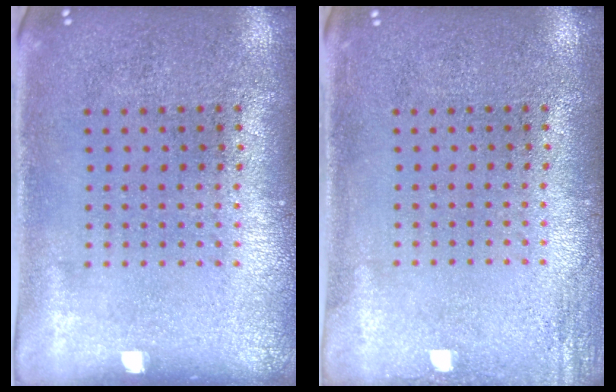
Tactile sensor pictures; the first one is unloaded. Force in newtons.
{"total": 1.4, "press": 1.4, "slide": 0.2}